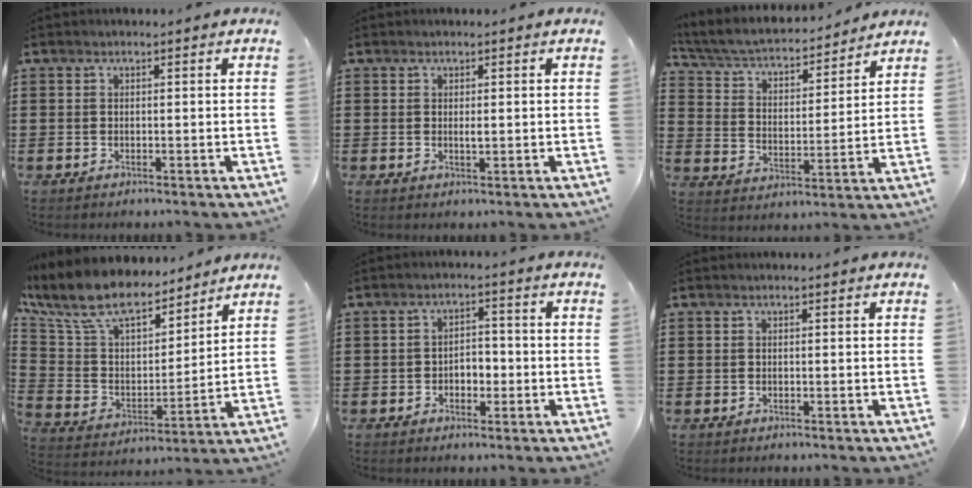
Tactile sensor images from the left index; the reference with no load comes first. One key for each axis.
{"total": 1.1, "fx": 0.1, "fy": 0.2, "fz": 1.1, "tx": -0.022, "ty": -0.001, "tz": 0.001}
{"total": 4.5, "fx": 4.0, "fy": 1.1, "fz": 1.9, "tx": -0.055, "ty": -0.031, "tz": 0.061}
{"total": 11.7, "fx": 9.7, "fy": 3.8, "fz": 5.3, "tx": -0.148, "ty": -0.053, "tz": 0.171}
{"total": 2.9, "fx": -1.3, "fy": 1.8, "fz": 1.8, "tx": -0.038, "ty": 0.005, "tz": -0.030}
{"total": 0.0}